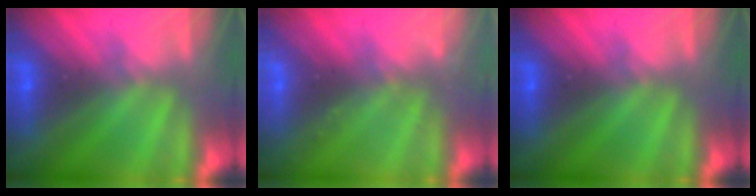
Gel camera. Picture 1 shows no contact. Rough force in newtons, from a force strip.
{"total": 2.2}
{"total": 0.0}